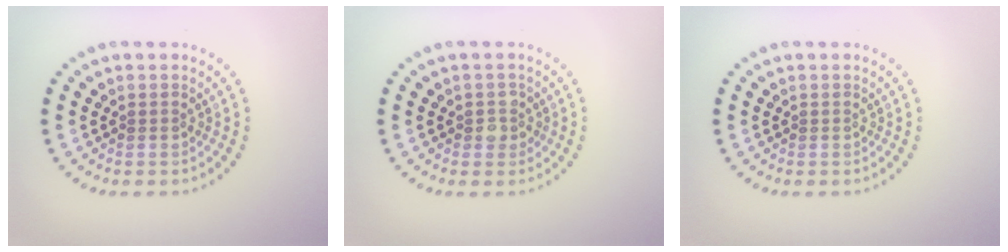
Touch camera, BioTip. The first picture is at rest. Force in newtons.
{"total": 1.5, "press": 1.4, "slide": 0.7}
{"total": 0.0}